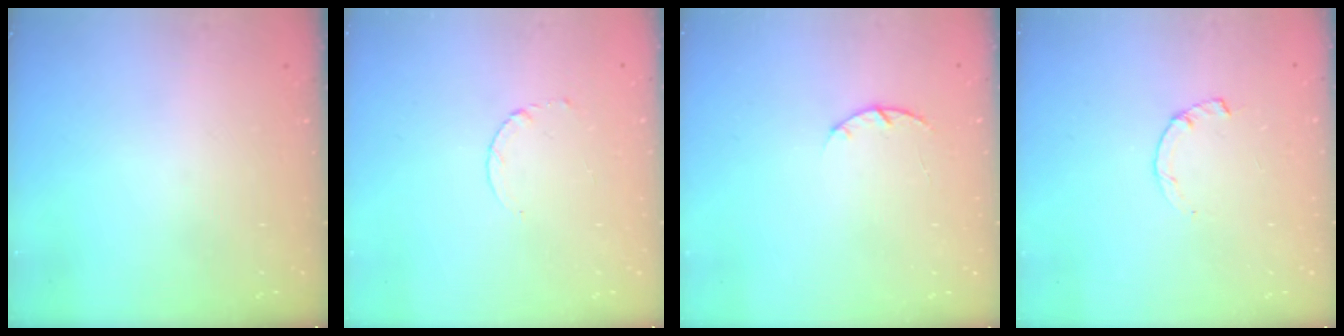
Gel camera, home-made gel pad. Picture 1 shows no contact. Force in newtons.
{"total": 2.6, "press": 2.6, "slide": 0.3}
{"total": 3.2, "press": 3.2, "slide": 0.5}
{"total": 1.0, "press": 0.9, "slide": 0.2}